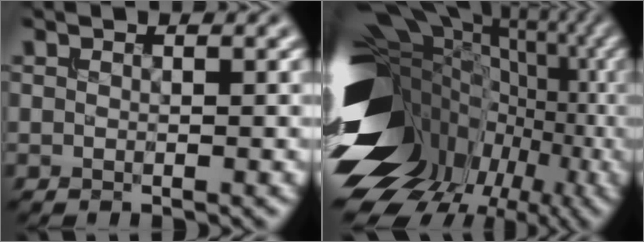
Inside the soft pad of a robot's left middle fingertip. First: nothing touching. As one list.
[{"total": 18.3, "force": [-1.6, 13.4, 12.4], "torque": [-0.215, 0.004, -0.009]}]